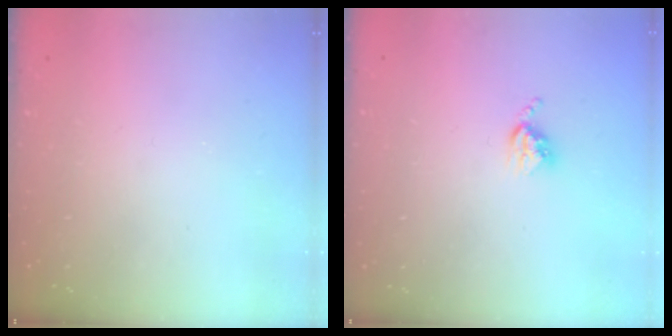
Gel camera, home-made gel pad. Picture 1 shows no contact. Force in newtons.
{"total": 3.8, "press": 3.8, "slide": 0.5}